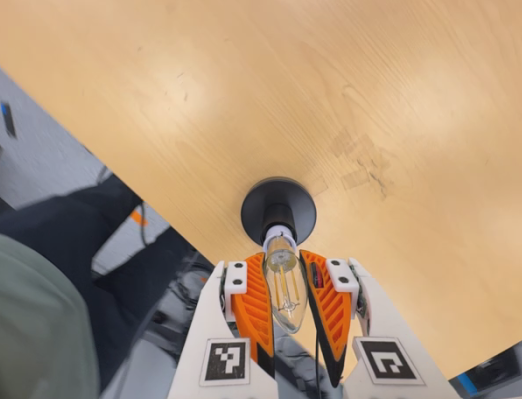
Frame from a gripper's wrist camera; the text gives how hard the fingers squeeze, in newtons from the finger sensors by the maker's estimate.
{"total": 21.4, "left": 21.6, "right": 21.3}